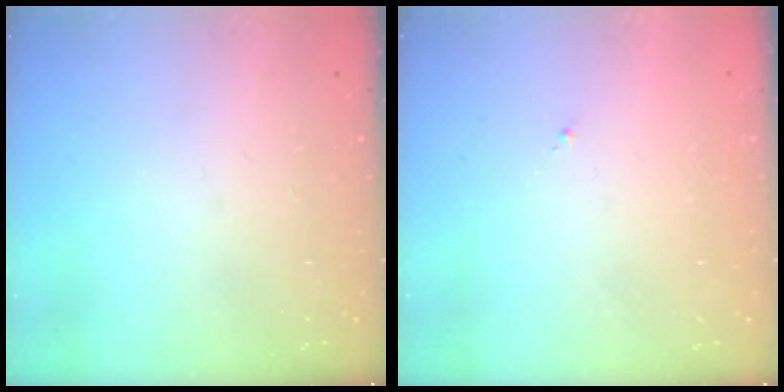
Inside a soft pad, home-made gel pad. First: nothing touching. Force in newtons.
{"total": 0.8, "press": 0.7, "slide": 0.3}